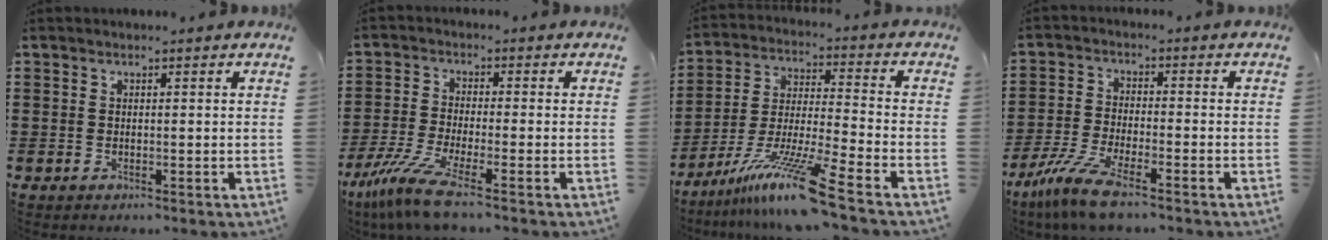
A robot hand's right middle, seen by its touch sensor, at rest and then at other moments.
{"total": 7.0, "force": [-4.9, 0.6, 4.9], "torque": [-0.122, -0.022, -0.097]}
{"total": 12.8, "force": [-9.4, 0.0, 8.6], "torque": [-0.163, 0.003, -0.177]}
{"total": 7.5, "force": [-5.8, 0.9, 4.7], "torque": [-0.114, -0.015, -0.115]}